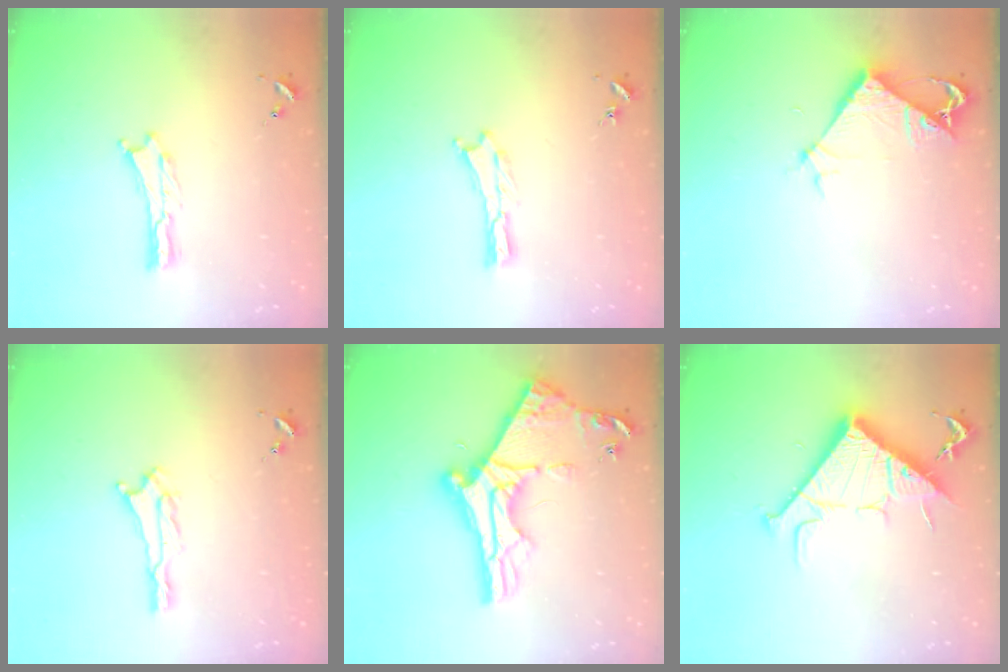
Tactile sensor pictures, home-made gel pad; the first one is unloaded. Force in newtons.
{"total": 0.0}
{"total": 5.9, "press": 5.8, "slide": 0.5}
{"total": 1.0, "press": 1.0, "slide": 0.1}
{"total": 10.5, "press": 10.4, "slide": 1.0}
{"total": 11.9, "press": 11.9, "slide": 0.2}